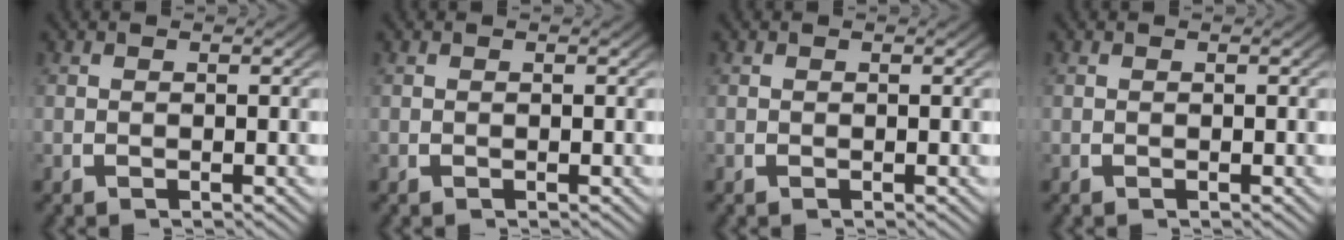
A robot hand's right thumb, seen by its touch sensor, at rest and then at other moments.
{"total": 0.0}
{"total": 0.0}
{"total": 0.0}